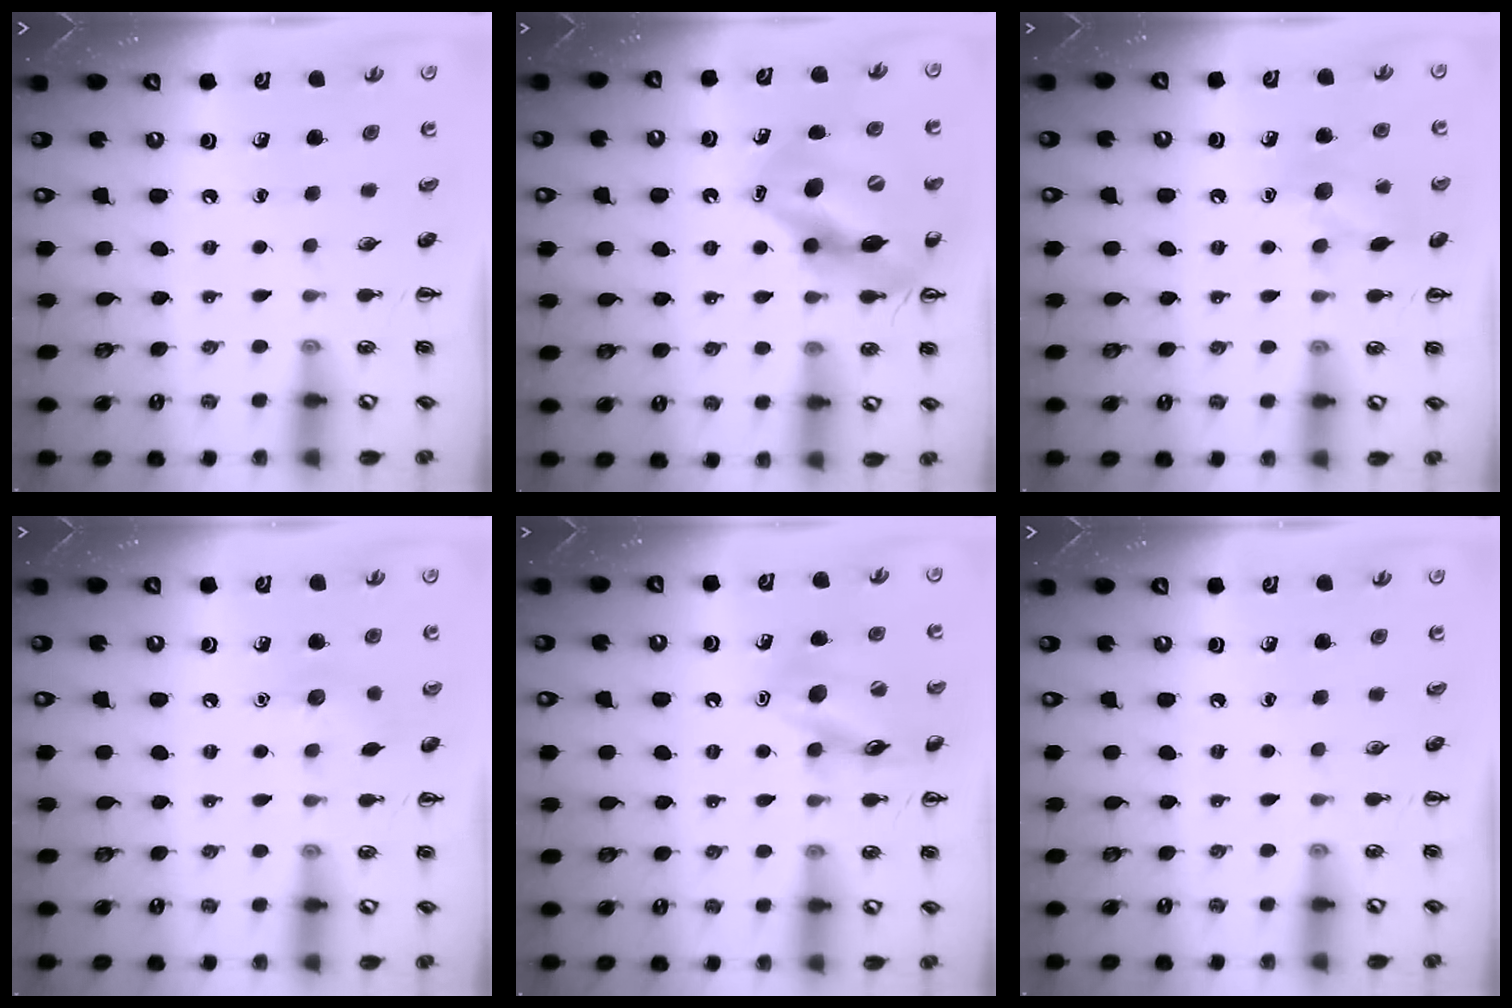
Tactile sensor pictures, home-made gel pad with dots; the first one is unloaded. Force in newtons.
{"total": 14.9, "press": 14.3, "slide": 4.2}
{"total": 10.0, "press": 9.9, "slide": 1.5}
{"total": 6.9, "press": 6.7, "slide": 1.8}
{"total": 13.6, "press": 13.5, "slide": 2.0}
{"total": 0.0}